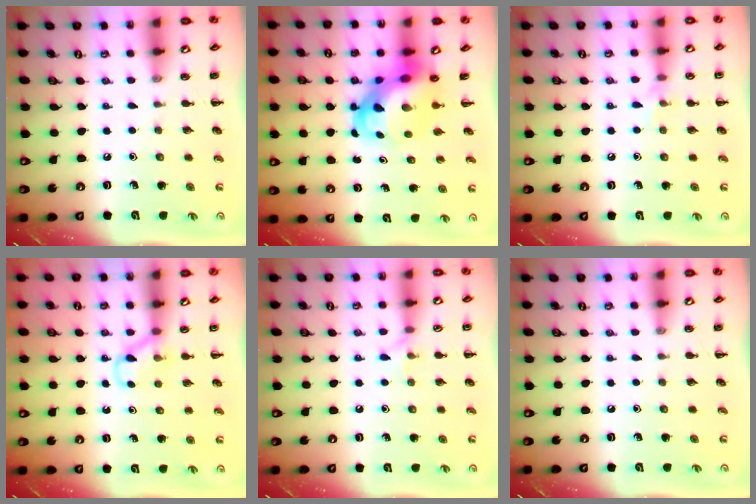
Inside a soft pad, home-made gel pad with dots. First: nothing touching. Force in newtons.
{"total": 6.5, "press": 6.2, "slide": 1.8}
{"total": 5.7, "press": 5.4, "slide": 1.5}
{"total": 5.5, "press": 5.3, "slide": 1.3}
{"total": 5.0, "press": 4.8, "slide": 1.5}
{"total": 0.0}